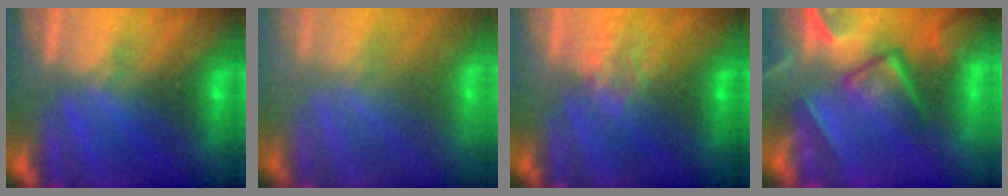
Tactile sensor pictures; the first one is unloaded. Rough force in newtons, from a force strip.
{"total": 2.1}
{"total": 4.7}
{"total": 7.6}